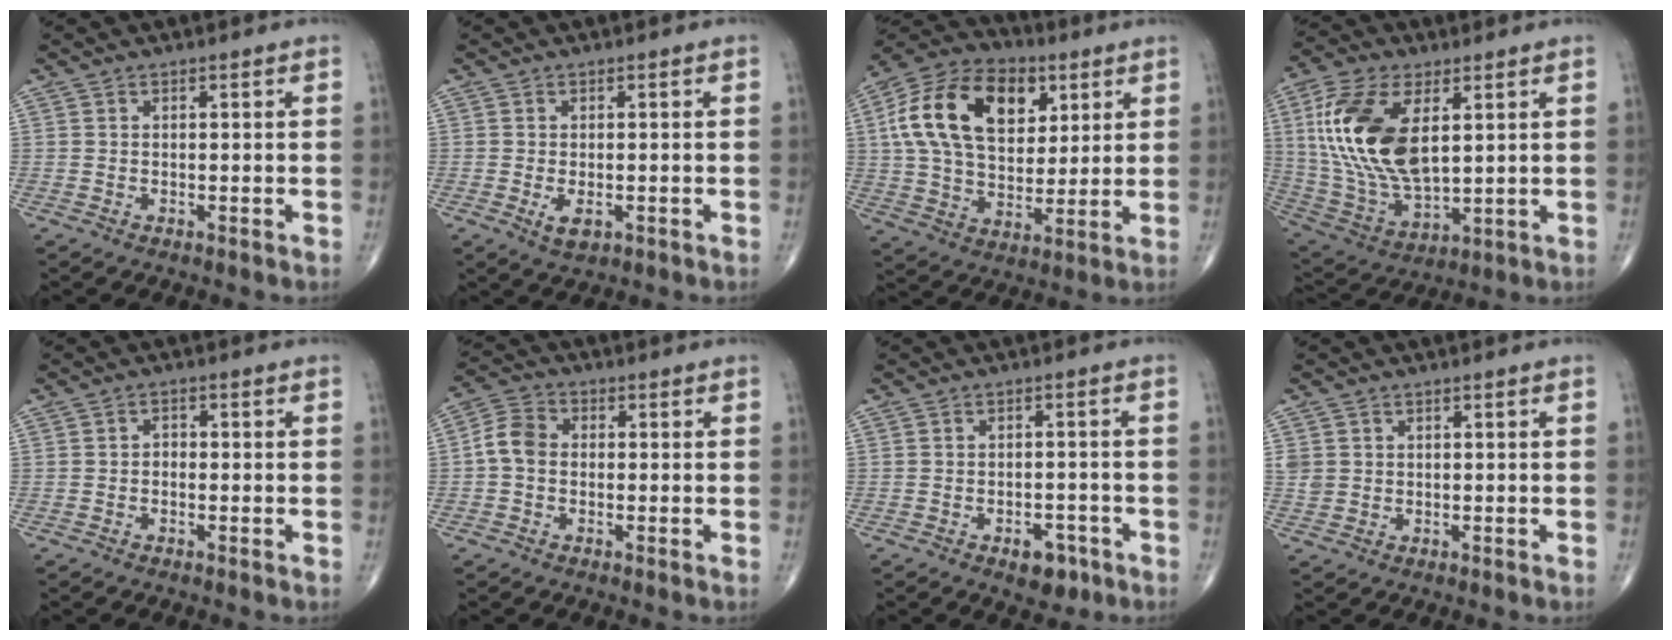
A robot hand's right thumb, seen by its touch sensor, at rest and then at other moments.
{"total": 3.1, "force": [-0.9, 1.6, 2.4], "torque": [-0.042, -0.006, -0.010]}
{"total": 21.7, "force": [6.7, 13.9, 15.3], "torque": [-0.260, -0.002, 0.112]}
{"total": 20.2, "force": [4.8, 10.5, 16.6], "torque": [-0.338, -0.020, 0.097]}
{"total": 1.5, "force": [-0.3, 1.1, 0.9], "torque": [-0.006, 0.007, -0.010]}
{"total": 5.4, "force": [-0.5, 4.2, 3.4], "torque": [-0.057, 0.017, -0.023]}
{"total": 5.1, "force": [-2.8, 3.0, 3.0], "torque": [-0.023, 0.016, -0.035]}
{"total": 2.5, "force": [0.4, 2.3, 0.9], "torque": [-0.010, 0.003, 0.014]}